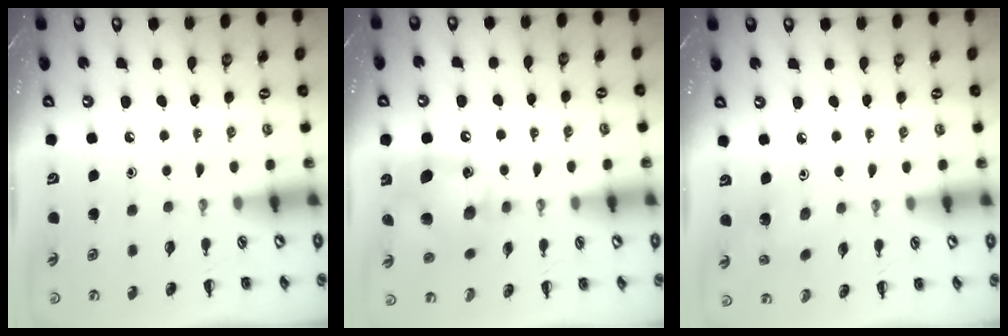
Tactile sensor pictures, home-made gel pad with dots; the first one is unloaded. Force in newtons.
{"total": 13.0, "press": 12.9, "slide": 1.7}
{"total": 2.6, "press": 2.5, "slide": 0.8}